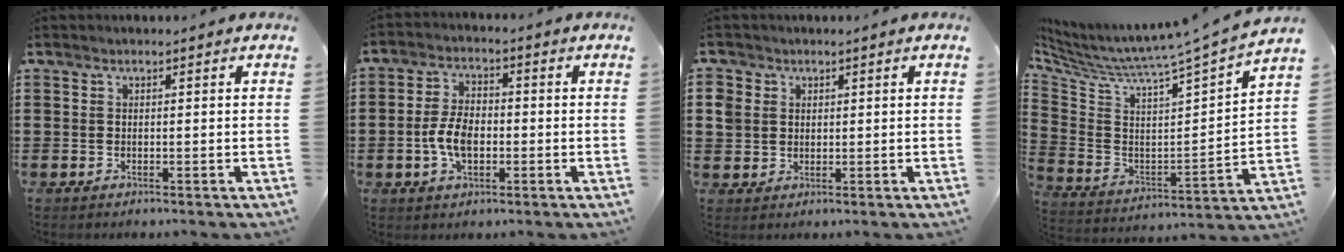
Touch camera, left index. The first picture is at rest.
{"total": 6.0, "force": [-1.2, 3.3, 4.8], "torque": [-0.105, 0.003, -0.027]}
{"total": 3.0, "force": [0.9, 2.8, 0.4], "torque": [-0.021, 0.012, 0.015]}
{"total": 4.4, "force": [4.0, -0.6, 1.6], "torque": [-0.059, -0.059, 0.057]}